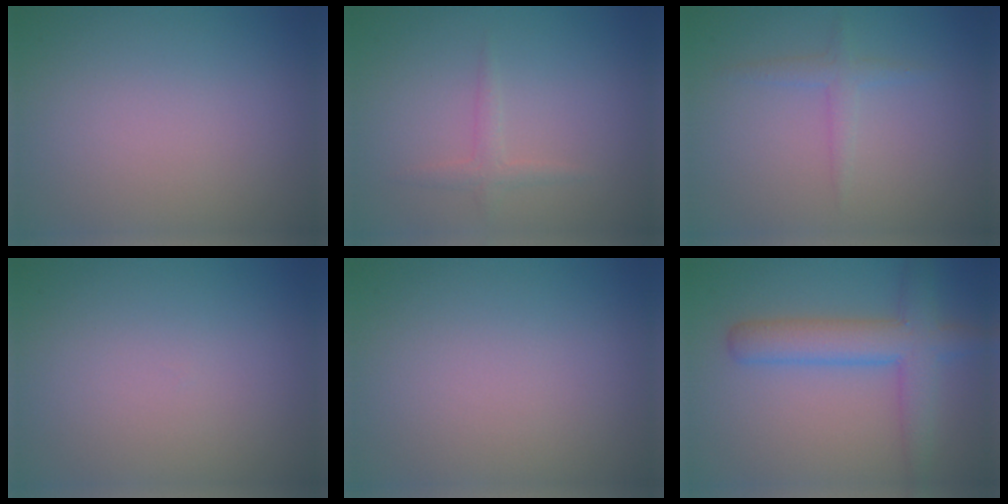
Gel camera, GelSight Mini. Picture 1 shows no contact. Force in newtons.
{"total": 1.3, "press": 1.3, "slide": 0.0}
{"total": 1.4, "press": 1.4, "slide": 0.0}
{"total": 0.0}
{"total": 0.0}
{"total": 4.9, "press": 4.9, "slide": 0.3}